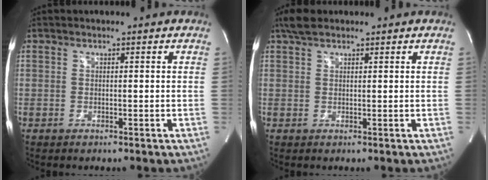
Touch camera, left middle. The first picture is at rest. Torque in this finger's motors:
{"motor_torque": [0.22, -0.10, -0.09, -0.01]}